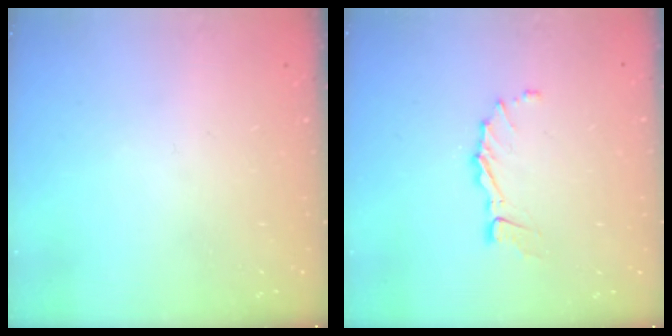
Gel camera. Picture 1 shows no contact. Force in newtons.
{"total": 6.1, "press": 6.1, "slide": 0.1}